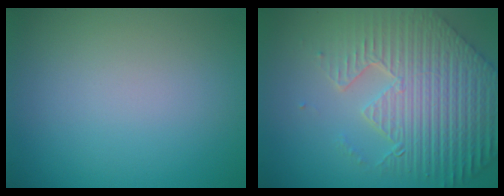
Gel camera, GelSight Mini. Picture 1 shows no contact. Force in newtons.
{"total": 9.3, "press": 6.5, "slide": 6.6}